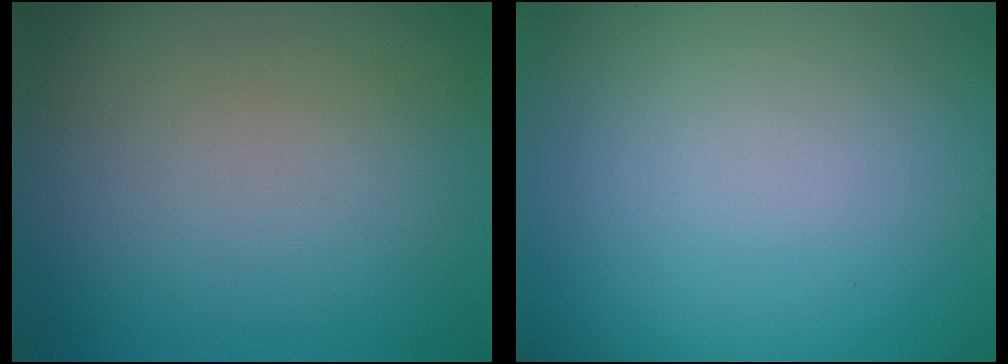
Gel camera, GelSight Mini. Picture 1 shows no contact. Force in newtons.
{"total": 0.0}